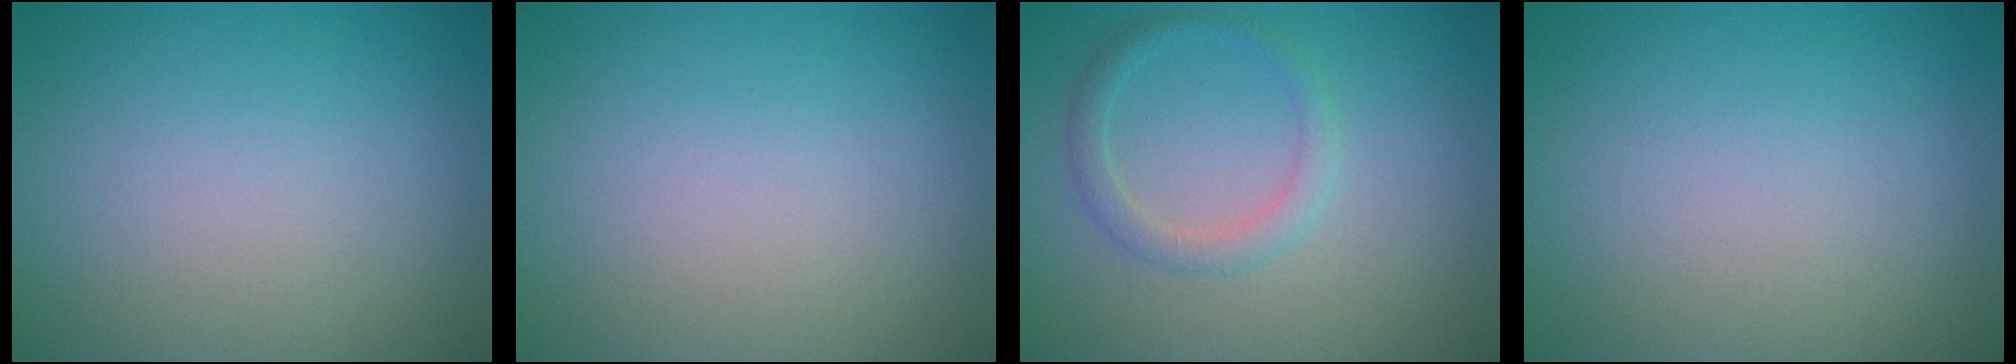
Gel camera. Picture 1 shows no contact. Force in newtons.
{"total": 0.0}
{"total": 1.9, "press": 1.9, "slide": 0.2}
{"total": 0.0}